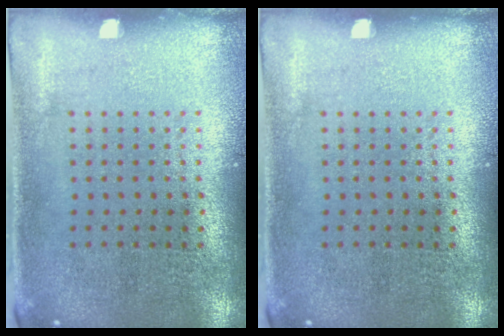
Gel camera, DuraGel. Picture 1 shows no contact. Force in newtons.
{"total": 0.0}